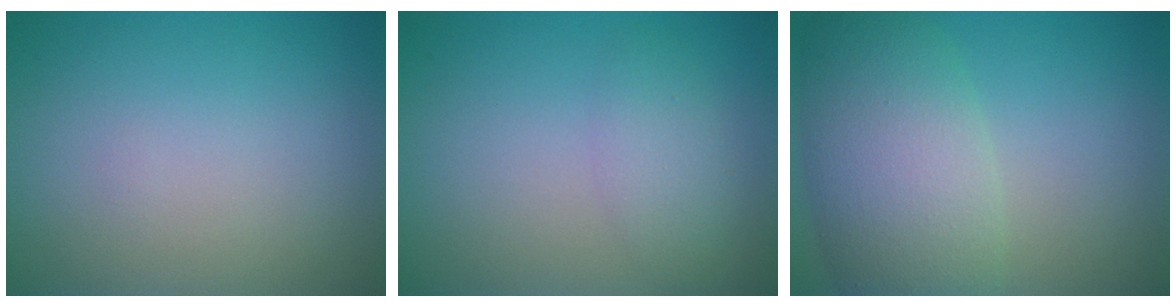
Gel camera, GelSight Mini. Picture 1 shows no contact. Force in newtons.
{"total": 2.2, "press": 2.2, "slide": 0.1}
{"total": 8.2, "press": 8.2, "slide": 0.2}